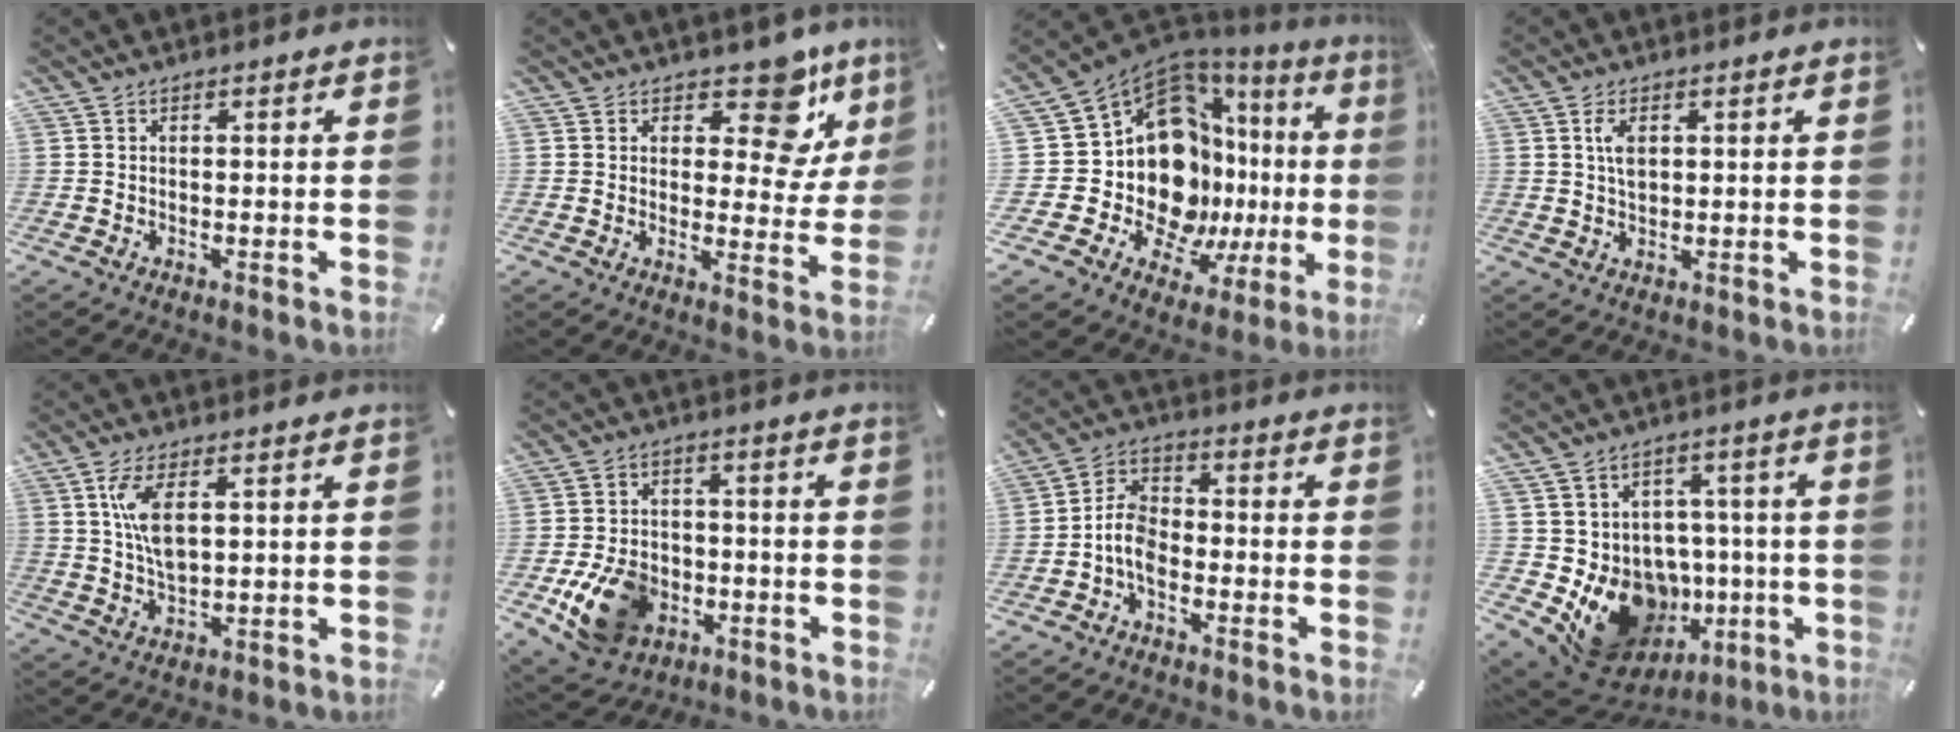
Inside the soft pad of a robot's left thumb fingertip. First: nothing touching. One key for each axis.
{"total": 11.7, "fx": 7.4, "fy": 5.7, "fz": 7.1, "tx": -0.081, "ty": -0.057, "tz": 0.125}
{"total": 22.6, "fx": 0.7, "fy": 16.0, "fz": 15.9, "tx": -0.290, "ty": -0.071, "tz": 0.046}
{"total": 4.0, "fx": 1.2, "fy": 2.2, "fz": 3.1, "tx": -0.068, "ty": 0.000, "tz": 0.016}
{"total": 8.3, "fx": 2.6, "fy": 3.8, "fz": 6.9, "tx": -0.147, "ty": -0.003, "tz": 0.042}
{"total": 12.8, "fx": -4.3, "fy": 9.8, "fz": 7.1, "tx": -0.151, "ty": 0.023, "tz": -0.071}
{"total": 7.2, "fx": -3.1, "fy": 4.4, "fz": 4.7, "tx": -0.102, "ty": 0.017, "tz": -0.060}
{"total": 15.3, "fx": -4.4, "fy": 13.0, "fz": 6.8, "tx": -0.106, "ty": -0.002, "tz": -0.045}